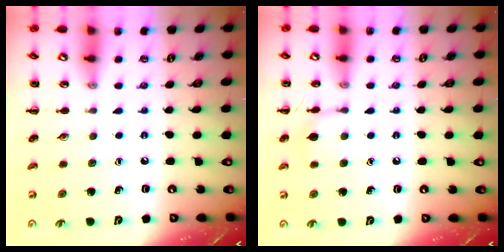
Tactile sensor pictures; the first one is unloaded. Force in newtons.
{"total": 6.5, "press": 6.4, "slide": 0.7}